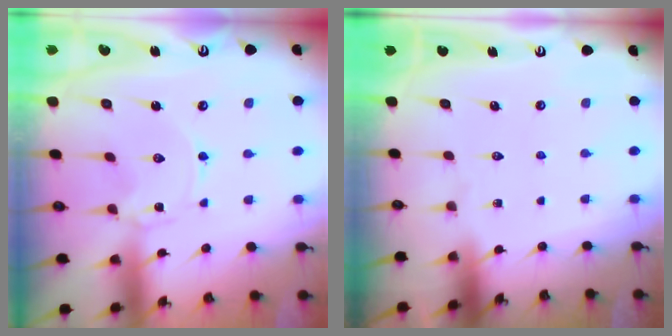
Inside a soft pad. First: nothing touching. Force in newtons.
{"total": 0.0}